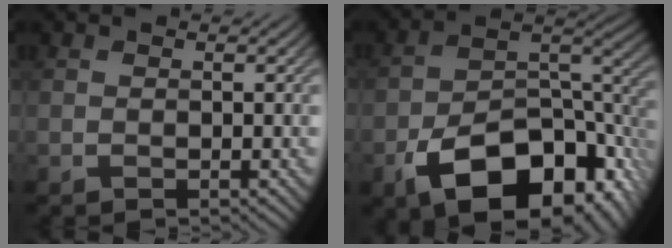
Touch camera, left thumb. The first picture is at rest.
{"total": 15.6, "force": [-8.2, 8.3, 10.4], "torque": [-0.167, -0.027, -0.135]}